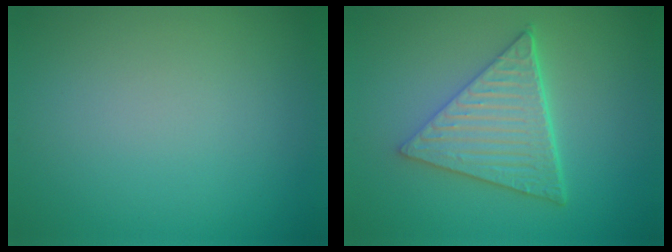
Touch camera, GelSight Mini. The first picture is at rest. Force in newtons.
{"total": 5.9, "press": 4.4, "slide": 4.0}